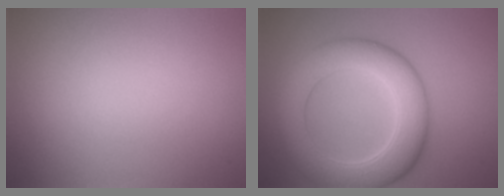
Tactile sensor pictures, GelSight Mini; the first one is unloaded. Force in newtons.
{"total": 7.9, "press": 7.9, "slide": 0.3}